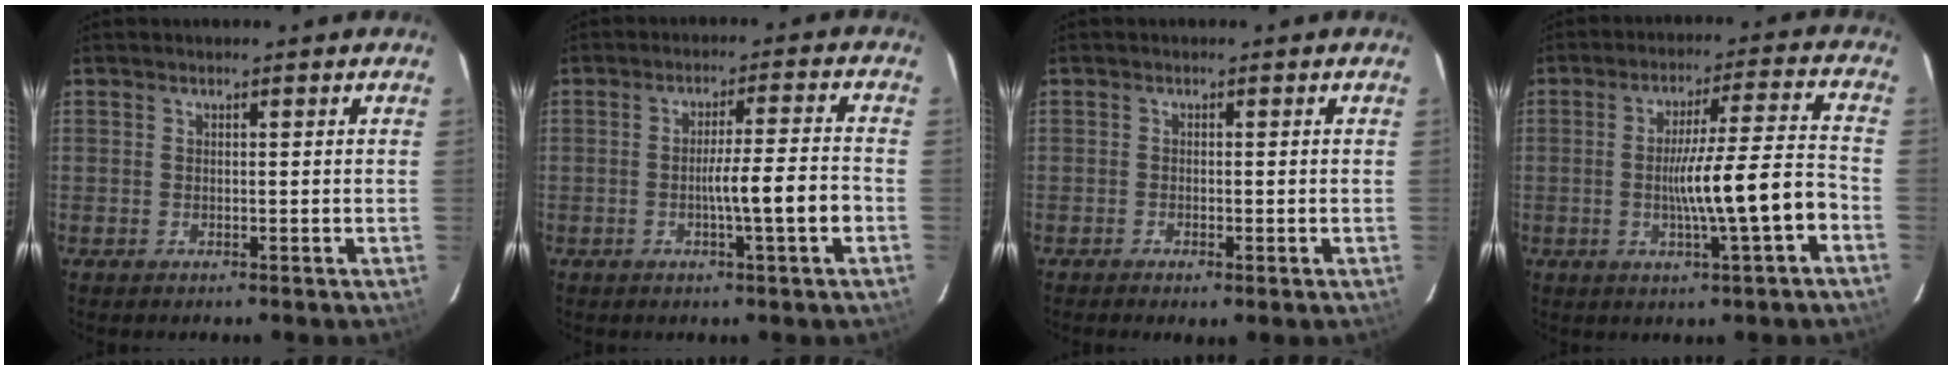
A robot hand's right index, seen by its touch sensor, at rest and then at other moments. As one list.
[{"total": 7.2, "force": [-2.4, -0.7, 6.7], "torque": [-0.110, -0.003, -0.035]}, {"total": 1.6, "force": [-0.8, 0.4, 1.3], "torque": [-0.027, -0.005, -0.013]}, {"total": 11.3, "force": [-3.6, -0.4, 10.7], "torque": [-0.172, -0.009, -0.051]}]